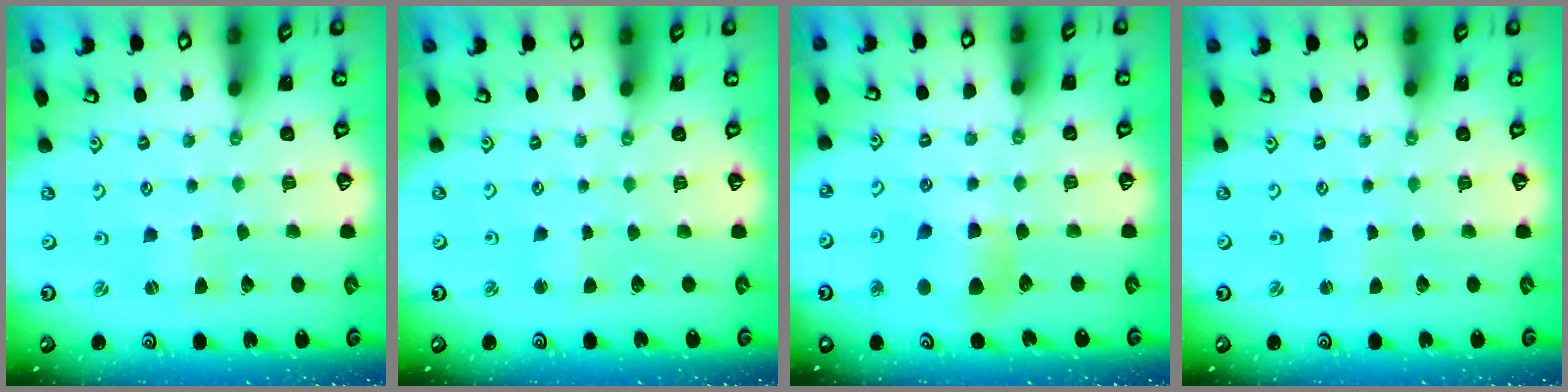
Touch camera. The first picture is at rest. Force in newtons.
{"total": 2.0, "press": 2.0, "slide": 0.3}
{"total": 7.6, "press": 7.5, "slide": 1.0}
{"total": 1.8, "press": 1.7, "slide": 0.4}